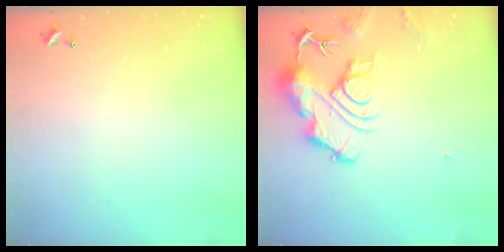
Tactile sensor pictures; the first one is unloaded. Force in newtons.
{"total": 12.2, "press": 12.1, "slide": 1.4}